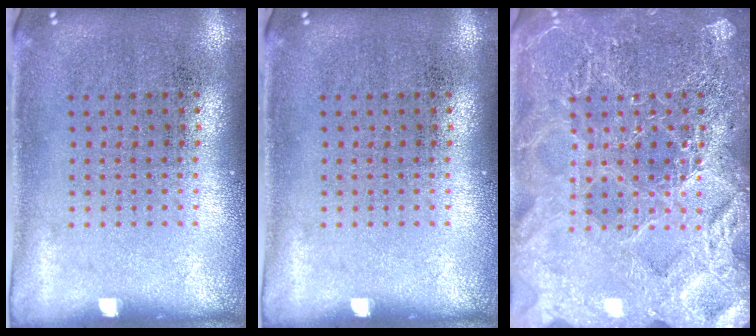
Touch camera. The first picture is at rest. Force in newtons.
{"total": 0.0}
{"total": 4.6, "press": 4.6, "slide": 0.6}